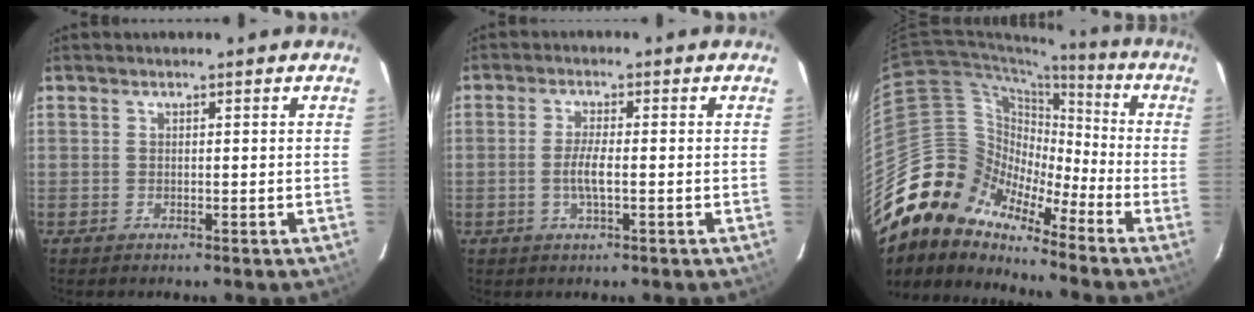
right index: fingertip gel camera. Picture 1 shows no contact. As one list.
[{"total": 3.7, "force": [-1.0, 0.4, 3.5], "torque": [-0.069, 0.000, -0.020]}, {"total": 14.9, "force": [-12.3, 7.0, 4.7], "torque": [-0.083, 0.025, -0.252]}]